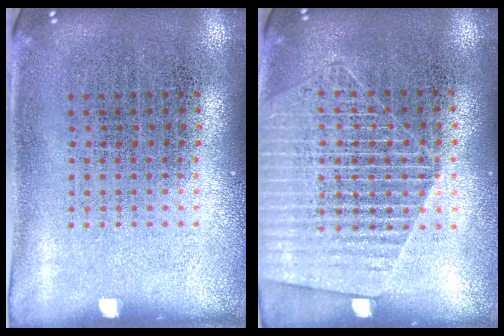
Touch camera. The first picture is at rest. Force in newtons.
{"total": 1.7, "press": 1.6, "slide": 0.7}